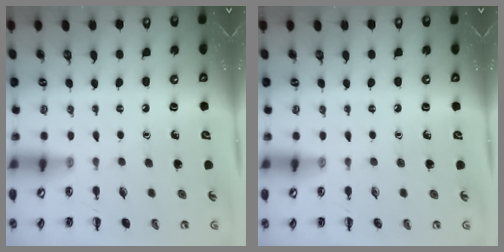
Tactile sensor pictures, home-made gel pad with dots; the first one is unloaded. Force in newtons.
{"total": 0.0}